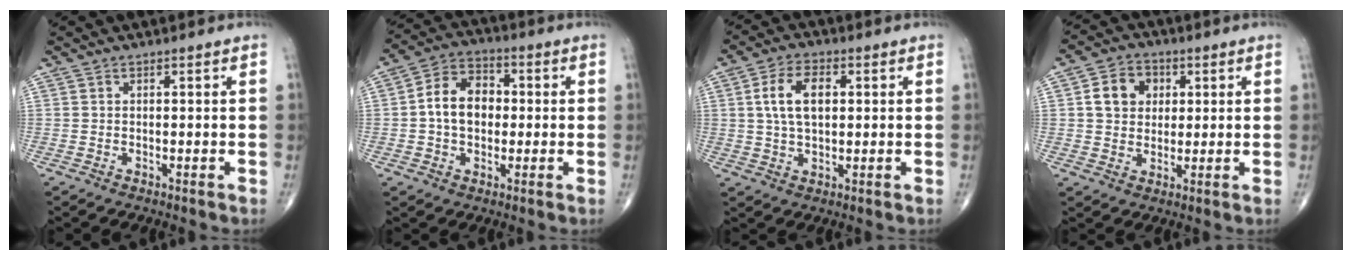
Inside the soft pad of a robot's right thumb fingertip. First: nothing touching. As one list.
[{"total": 9.8, "force": [0.1, 7.2, 6.7], "torque": [-0.094, 0.025, -0.009]}, {"total": 8.3, "force": [1.7, 4.7, 6.7], "torque": [-0.116, 0.004, 0.029]}, {"total": 7.9, "force": [1.8, 6.5, 4.1], "torque": [-0.041, 0.000, 0.027]}]